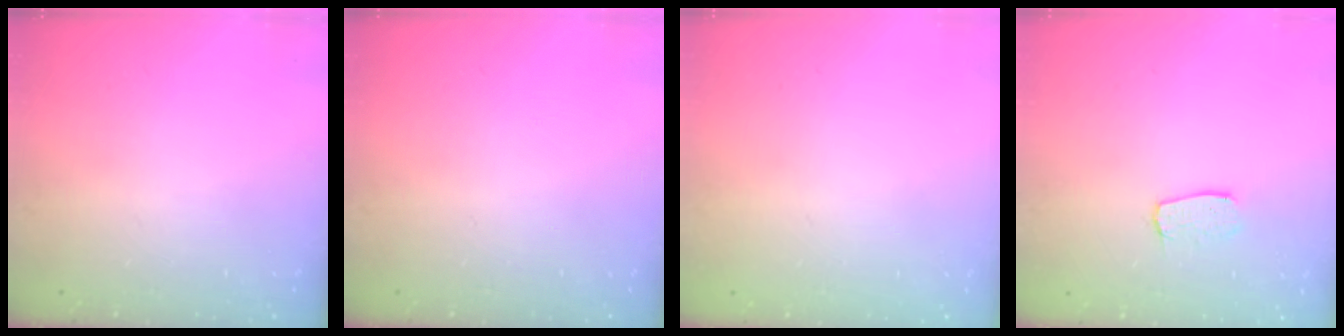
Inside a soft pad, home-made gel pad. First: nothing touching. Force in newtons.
{"total": 0.0}
{"total": 0.0}
{"total": 6.0, "press": 6.0, "slide": 0.3}